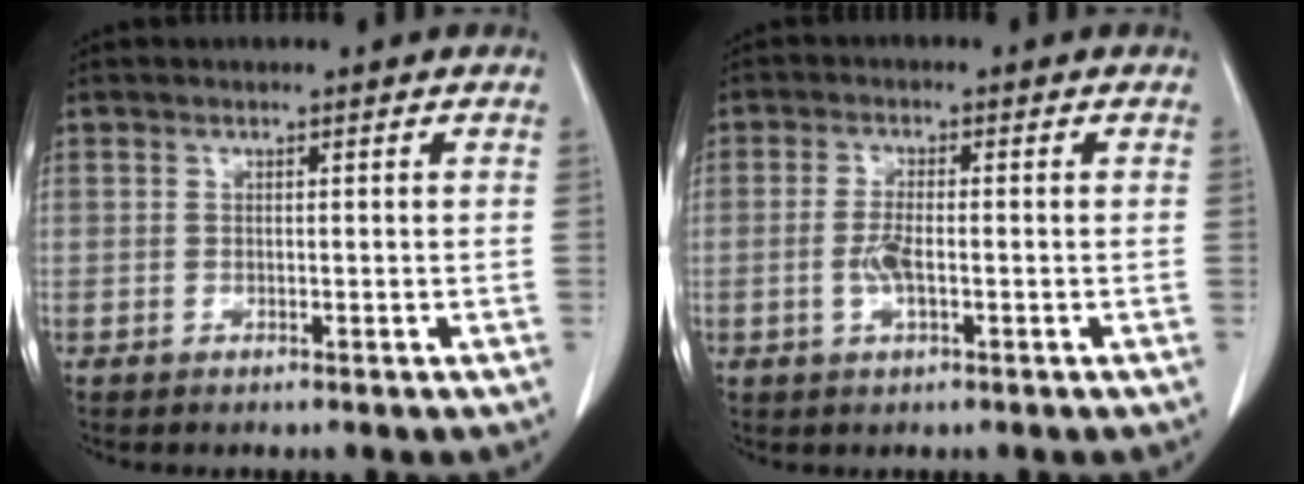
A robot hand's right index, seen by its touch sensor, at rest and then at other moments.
{"total": 3.4, "force": [-0.8, 0.9, 3.2], "torque": [-0.074, -0.002, -0.014]}